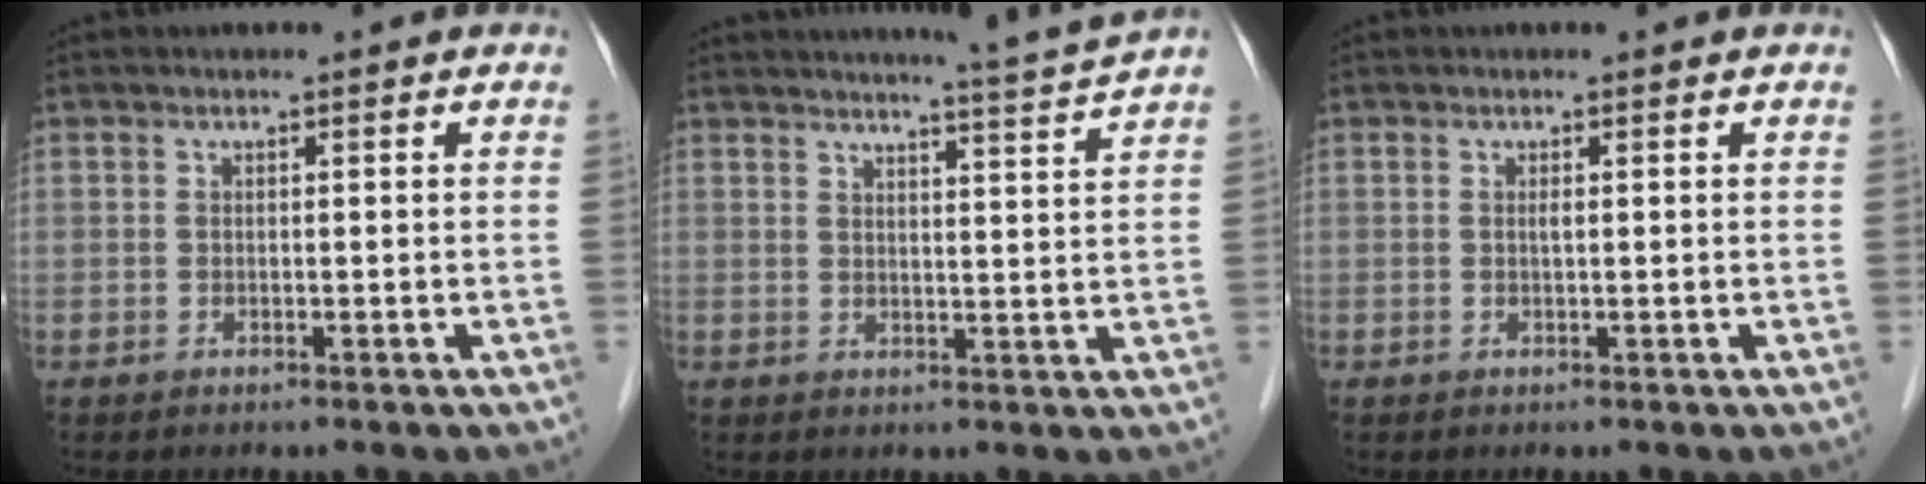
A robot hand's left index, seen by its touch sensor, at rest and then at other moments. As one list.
[{"total": 6.1, "force": [5.6, -2.2, 1.0], "torque": [-0.026, -0.030, 0.074]}, {"total": 0.5, "force": [0.1, 0.0, 0.5], "torque": [-0.011, 0.001, 0.003]}]